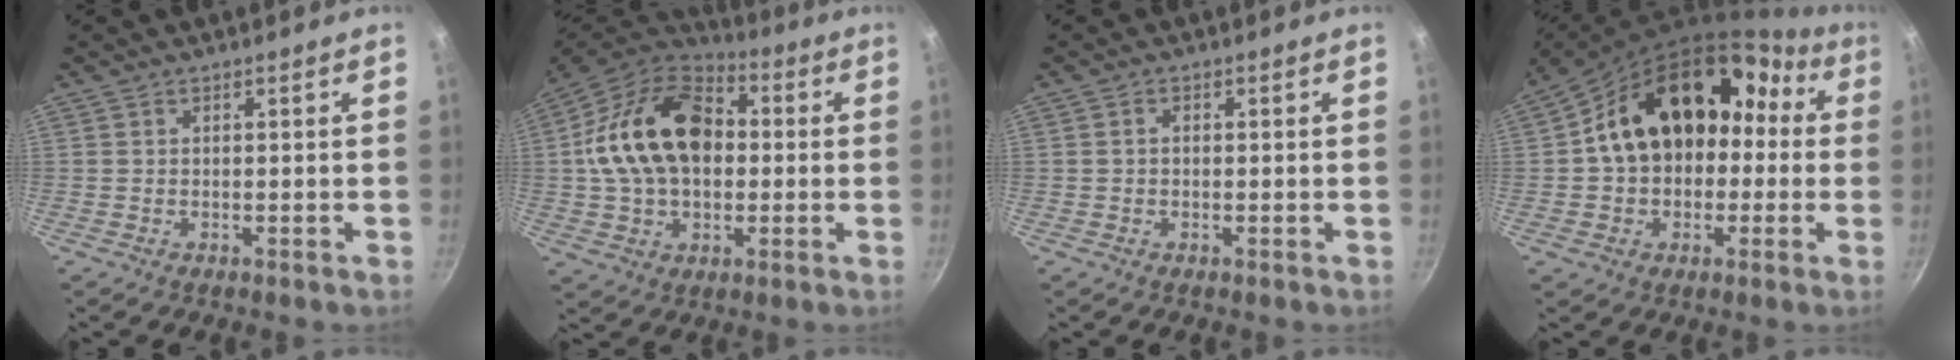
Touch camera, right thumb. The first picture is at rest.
{"total": 21.8, "force": [1.8, 15.0, 15.6], "torque": [-0.255, 0.035, 0.020]}
{"total": 1.1, "force": [0.0, 0.8, 0.7], "torque": [-0.011, 0.005, -0.001]}
{"total": 22.1, "force": [2.2, 16.4, 14.7], "torque": [-0.210, 0.072, 0.035]}